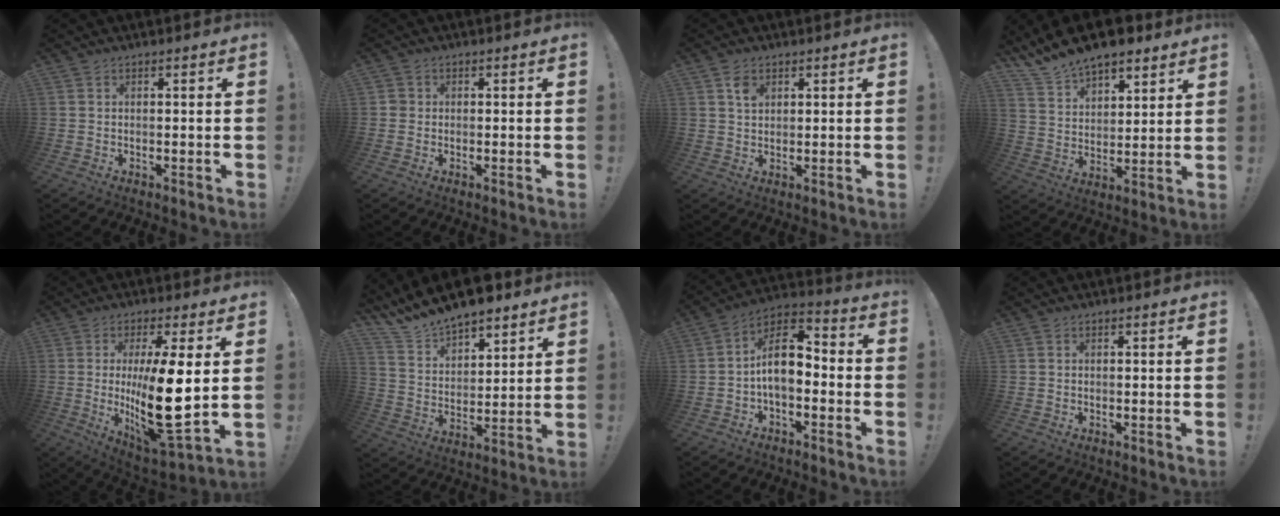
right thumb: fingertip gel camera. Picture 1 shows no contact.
{"total": 1.5, "force": [0.0, 1.4, 0.5], "torque": [-0.007, 0.005, 0.000]}
{"total": 3.6, "force": [1.8, 2.4, 1.9], "torque": [-0.020, -0.005, 0.031]}
{"total": 11.7, "force": [10.3, 4.3, 3.4], "torque": [-0.087, -0.079, 0.192]}
{"total": 19.7, "force": [1.2, 6.0, 18.7], "torque": [-0.315, -0.034, 0.021]}
{"total": 11.3, "force": [10.6, 3.1, 2.4], "torque": [-0.080, -0.089, 0.194]}
{"total": 11.1, "force": [-1.1, 6.5, 9.0], "torque": [-0.160, 0.011, -0.017]}
{"total": 0.0}